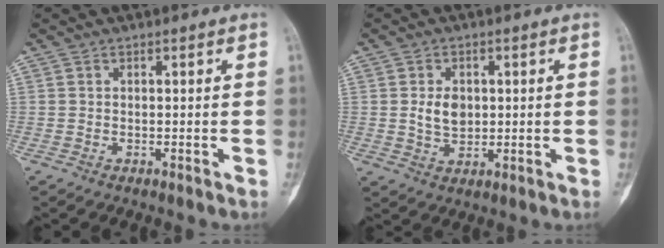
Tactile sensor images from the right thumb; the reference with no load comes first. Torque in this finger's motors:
{"motor_torque": [0.45, 0.31, 0.36, -0.18, 0.02]}